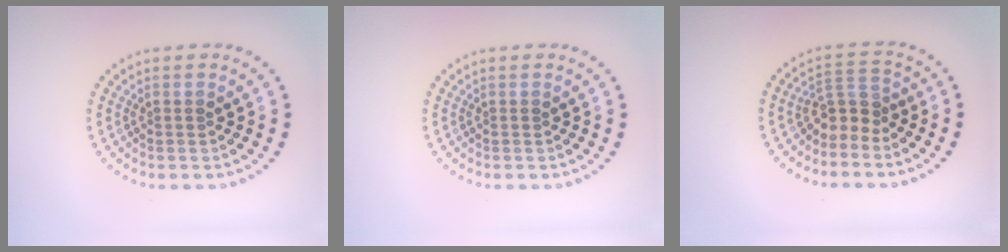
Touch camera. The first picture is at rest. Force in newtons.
{"total": 0.0}
{"total": 2.7, "press": 1.9, "slide": 1.8}